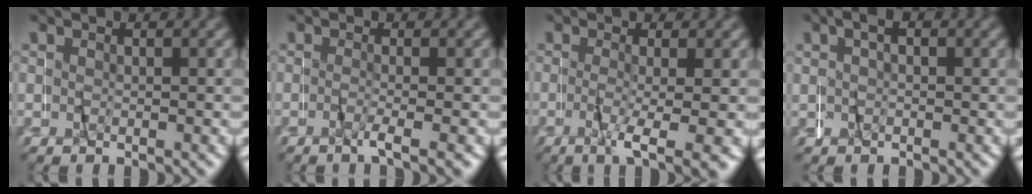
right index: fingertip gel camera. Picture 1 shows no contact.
{"total": 2.0, "force": [-1.5, -0.4, 1.3], "torque": [-0.035, -0.006, -0.022]}
{"total": 4.2, "force": [-2.2, 0.3, 3.6], "torque": [-0.055, -0.018, -0.028]}
{"total": 1.2, "force": [0.3, 1.0, 0.5], "torque": [-0.010, 0.005, 0.003]}